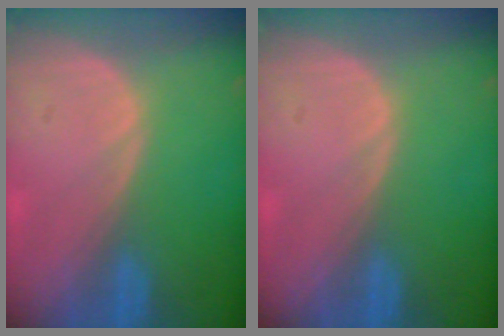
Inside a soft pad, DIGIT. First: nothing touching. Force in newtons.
{"total": 0.0}